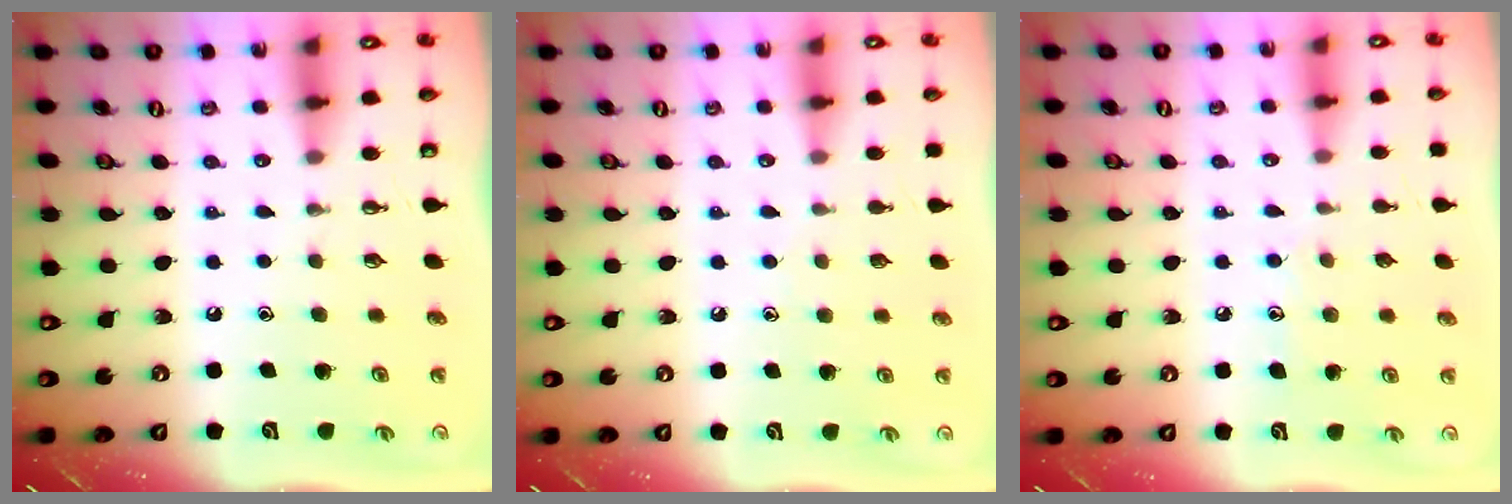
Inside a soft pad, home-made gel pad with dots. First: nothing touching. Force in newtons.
{"total": 4.3, "press": 4.3, "slide": 0.4}
{"total": 6.4, "press": 6.3, "slide": 0.6}